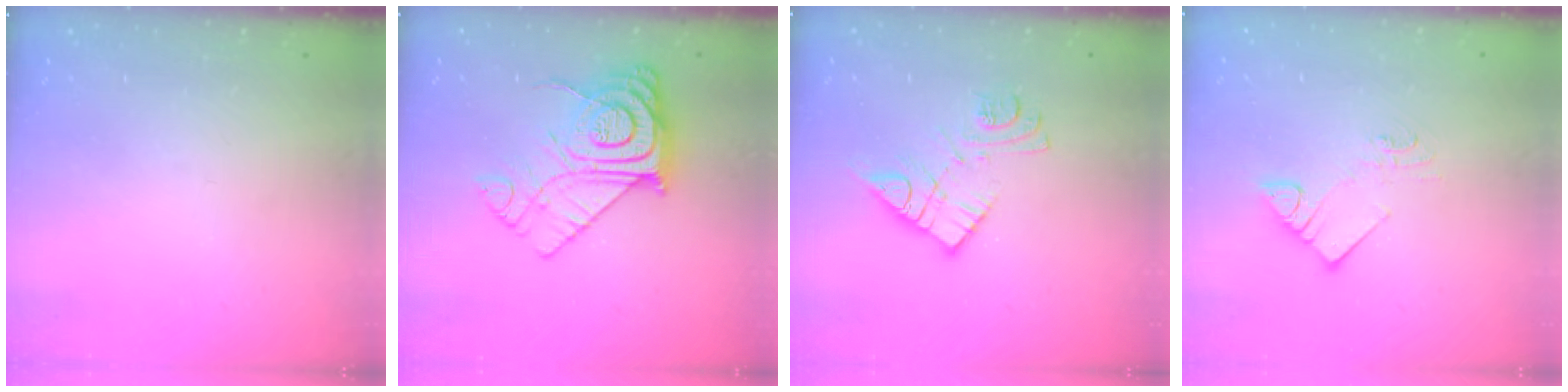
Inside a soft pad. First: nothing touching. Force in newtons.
{"total": 16.4, "press": 16.3, "slide": 1.7}
{"total": 11.7, "press": 11.7, "slide": 0.9}
{"total": 7.5, "press": 7.5, "slide": 0.4}